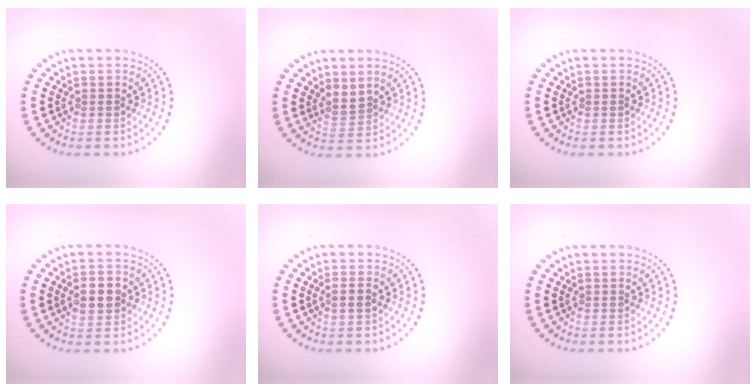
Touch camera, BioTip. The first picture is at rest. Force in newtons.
{"total": 1.7, "press": 1.3, "slide": 1.1}
{"total": 0.0}
{"total": 2.9, "press": 2.9, "slide": 0.1}
{"total": 1.2, "press": 1.1, "slide": 0.5}
{"total": 0.0}